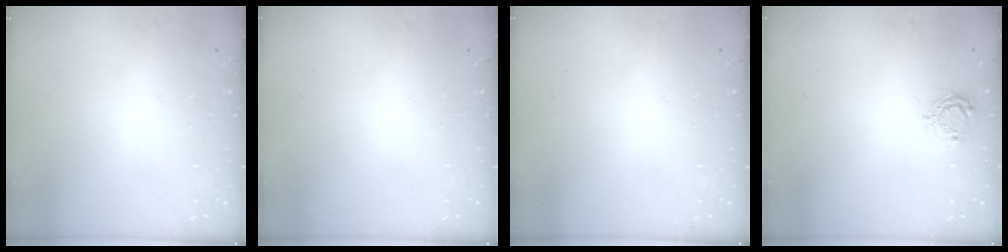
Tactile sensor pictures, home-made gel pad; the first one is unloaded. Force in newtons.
{"total": 0.0}
{"total": 0.0}
{"total": 6.6, "press": 6.6, "slide": 0.1}